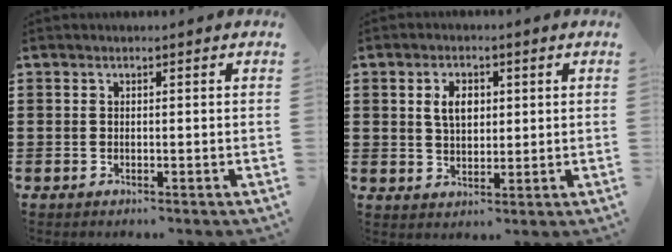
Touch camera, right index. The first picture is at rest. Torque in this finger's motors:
{"motor_torque": [0.57, -0.51, 0.15, 0.08]}